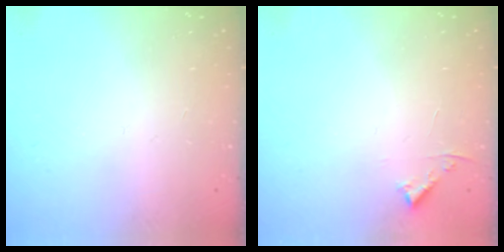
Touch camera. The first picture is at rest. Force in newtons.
{"total": 3.1, "press": 3.0, "slide": 0.3}